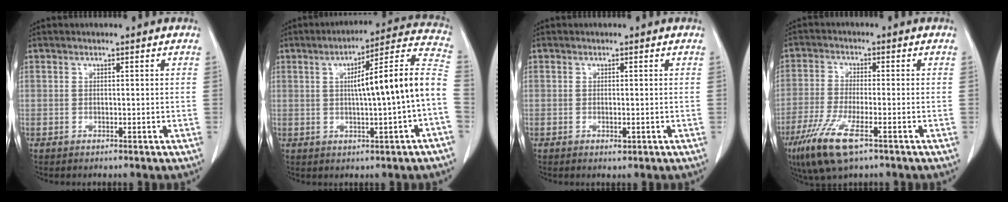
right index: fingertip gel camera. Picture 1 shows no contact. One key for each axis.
{"total": 13.9, "fx": -0.7, "fy": -0.1, "fz": 13.9, "tx": -0.189, "ty": 0.032, "tz": -0.011}
{"total": 0.9, "fx": -0.3, "fy": 0.3, "fz": 0.8, "tx": -0.014, "ty": -0.003, "tz": -0.003}
{"total": 9.1, "fx": -5.2, "fy": 1.6, "fz": 7.3, "tx": -0.154, "ty": -0.024, "tz": -0.094}